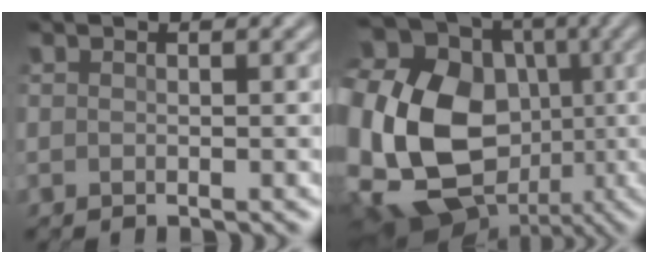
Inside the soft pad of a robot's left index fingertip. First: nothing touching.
{"total": 23.4, "force": [-1.5, 19.9, 12.3], "torque": [-0.292, 0.014, -0.056]}